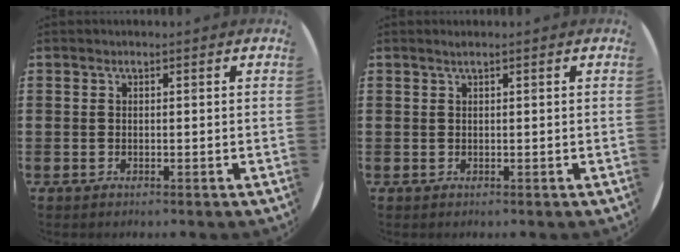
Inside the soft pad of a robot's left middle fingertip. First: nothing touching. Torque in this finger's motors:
{"motor_torque": [0.09, -0.06, 0.00, 0.00]}